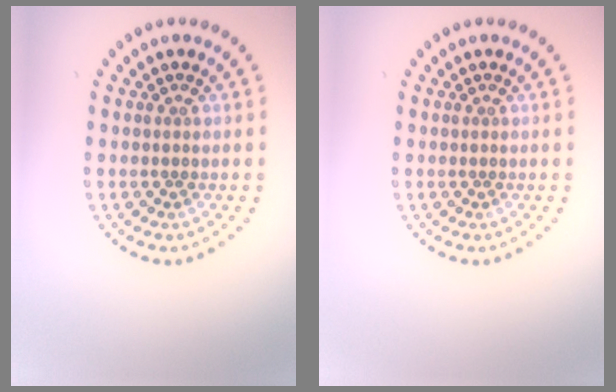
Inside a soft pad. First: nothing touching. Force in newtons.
{"total": 0.0}